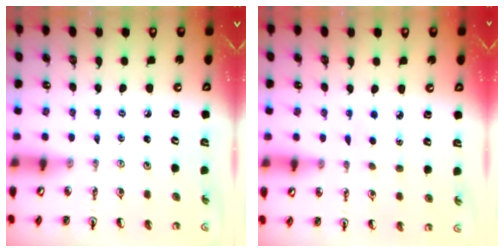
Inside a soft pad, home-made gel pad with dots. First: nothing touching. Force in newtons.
{"total": 1.5, "press": 1.5, "slide": 0.2}